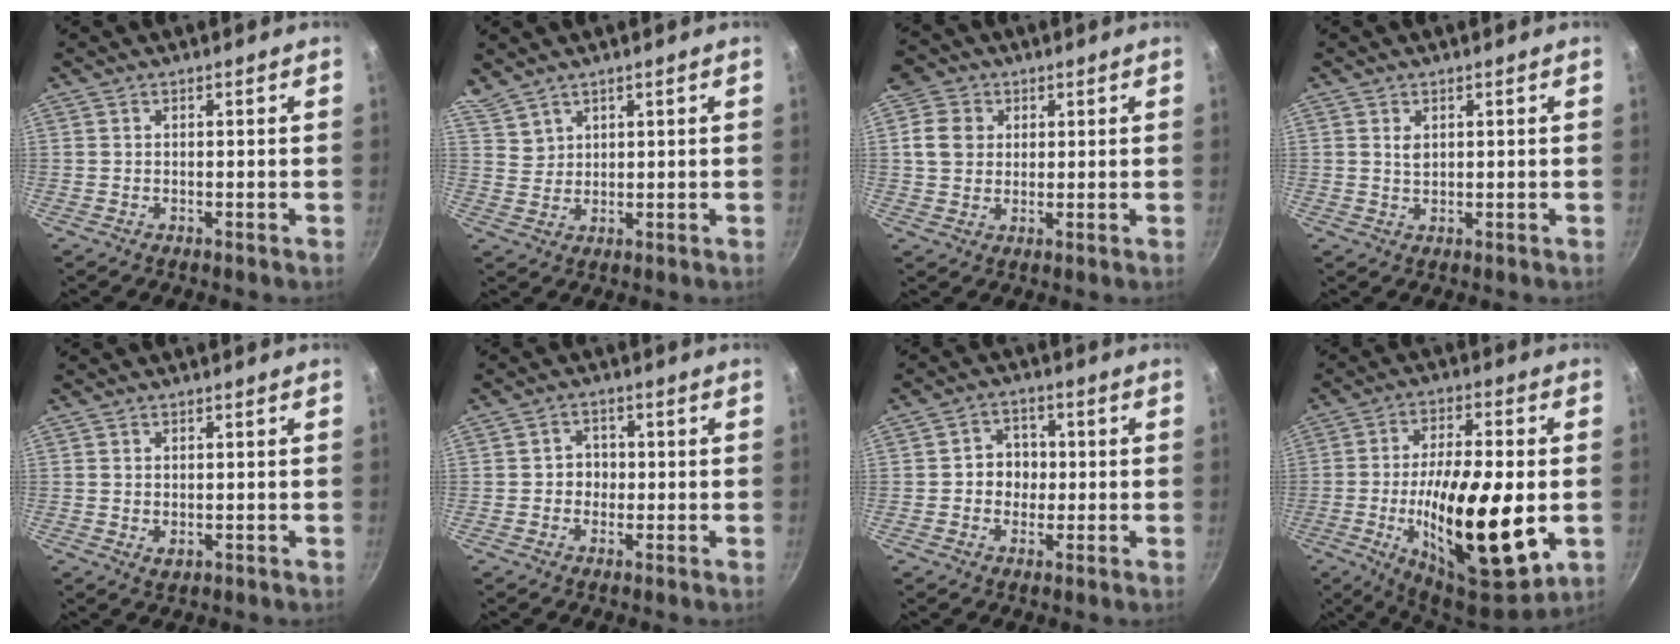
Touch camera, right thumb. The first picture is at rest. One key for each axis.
{"total": 4.5, "fx": 4.0, "fy": 1.9, "fz": 0.7, "tx": -0.001, "ty": -0.003, "tz": 0.089}
{"total": 6.6, "fx": 1.7, "fy": 5.7, "fz": 2.7, "tx": -0.012, "ty": 0.004, "tz": 0.025}
{"total": 1.7, "fx": 0.7, "fy": 1.1, "fz": 1.2, "tx": -0.020, "ty": -0.002, "tz": 0.014}
{"total": 1.6, "fx": 0.1, "fy": 1.1, "fz": 1.1, "tx": -0.017, "ty": -0.004, "tz": 0.004}
{"total": 3.3, "fx": -0.4, "fy": 3.0, "fz": 1.2, "tx": 0.008, "ty": 0.007, "tz": -0.009}
{"total": 5.5, "fx": -0.3, "fy": 5.0, "fz": 2.4, "tx": 0.000, "ty": 0.010, "tz": -0.011}
{"total": 23.6, "fx": -4.0, "fy": 8.5, "fz": 21.7, "tx": -0.347, "ty": 0.006, "tz": -0.063}